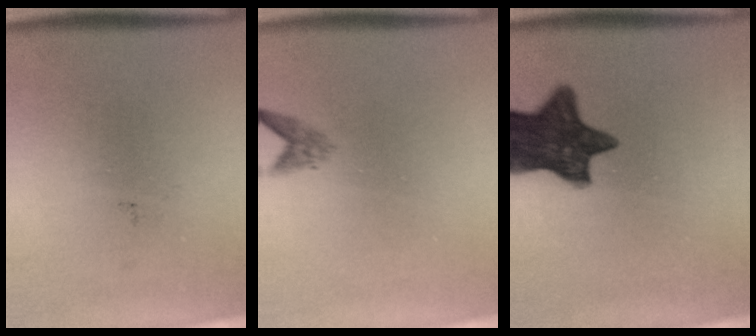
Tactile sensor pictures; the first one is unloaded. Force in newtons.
{"total": 1.3}
{"total": 12.7}